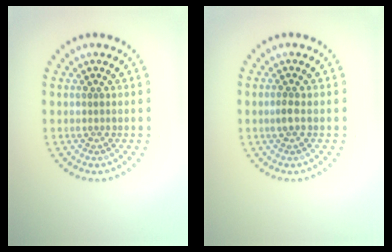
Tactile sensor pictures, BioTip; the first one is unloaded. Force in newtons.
{"total": 0.7, "press": 0.7, "slide": 0.1}